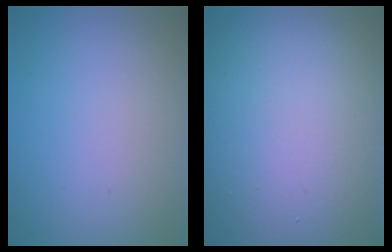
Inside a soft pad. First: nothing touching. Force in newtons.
{"total": 26.6, "press": 26.5, "slide": 1.2}